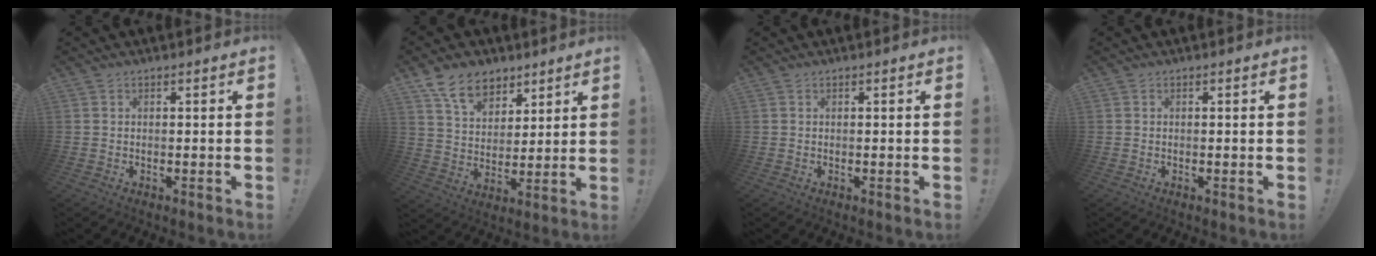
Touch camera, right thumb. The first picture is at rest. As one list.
[{"total": 12.2, "force": [8.0, 7.9, 4.6], "torque": [-0.074, -0.049, 0.156]}, {"total": 0.0}, {"total": 0.0}]